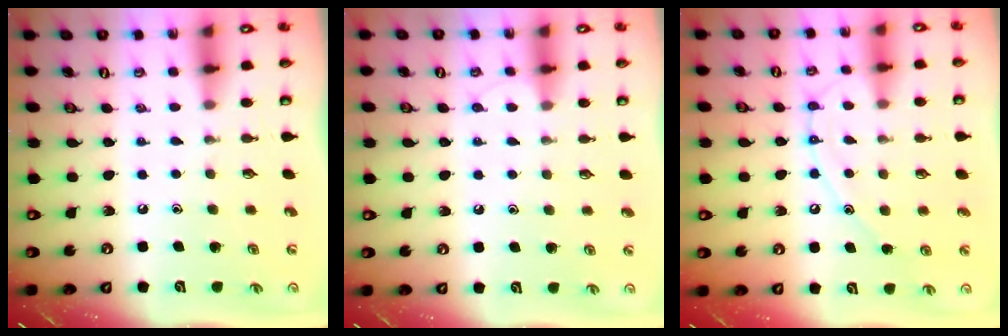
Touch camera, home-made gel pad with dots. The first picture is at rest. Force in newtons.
{"total": 4.6, "press": 4.5, "slide": 0.5}
{"total": 10.3, "press": 10.3, "slide": 0.8}